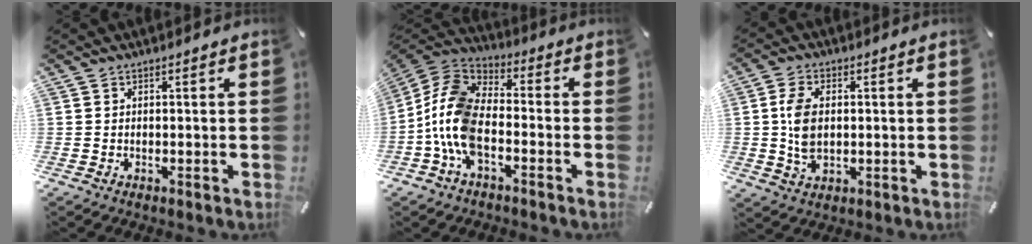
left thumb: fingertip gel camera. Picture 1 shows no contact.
{"total": 13.0, "force": [-5.1, 7.8, 9.0], "torque": [-0.208, 0.009, -0.100]}
{"total": 7.6, "force": [0.4, 4.9, 5.8], "torque": [-0.127, 0.002, 0.003]}